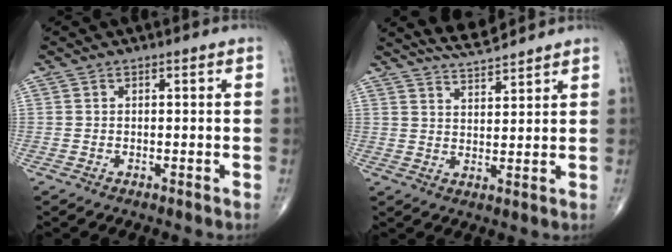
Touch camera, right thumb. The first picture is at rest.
{"total": 5.8, "force": [5.6, 0.3, 1.4], "torque": [-0.022, -0.029, 0.104]}